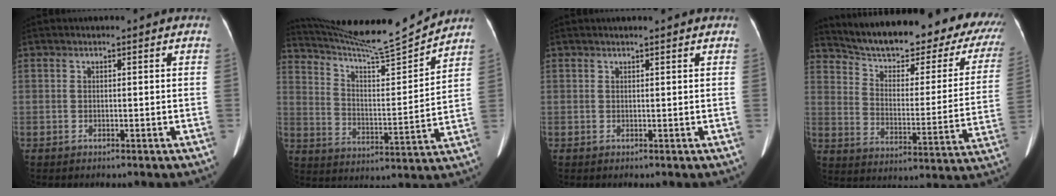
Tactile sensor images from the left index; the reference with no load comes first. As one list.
[{"total": 15.2, "force": [14.6, -1.7, 3.8], "torque": [-0.078, -0.028, 0.236]}, {"total": 1.9, "force": [1.7, -0.1, 0.9], "torque": [-0.010, 0.014, 0.022]}, {"total": 28.1, "force": [23.4, 7.2, 13.7], "torque": [-0.197, -0.034, 0.292]}]